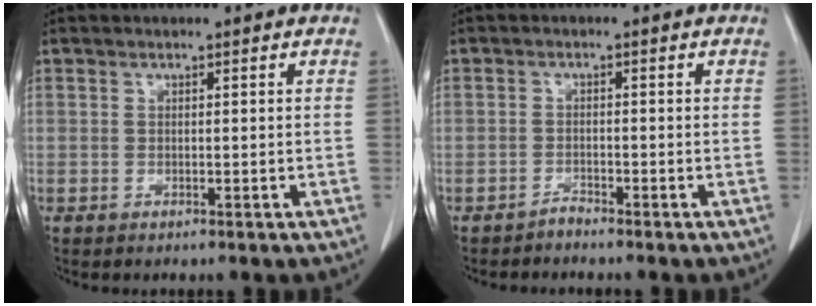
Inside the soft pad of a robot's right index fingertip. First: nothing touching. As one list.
[{"total": 1.1, "force": [-1.1, 0.1, -0.2], "torque": [0.011, -0.002, -0.021]}]